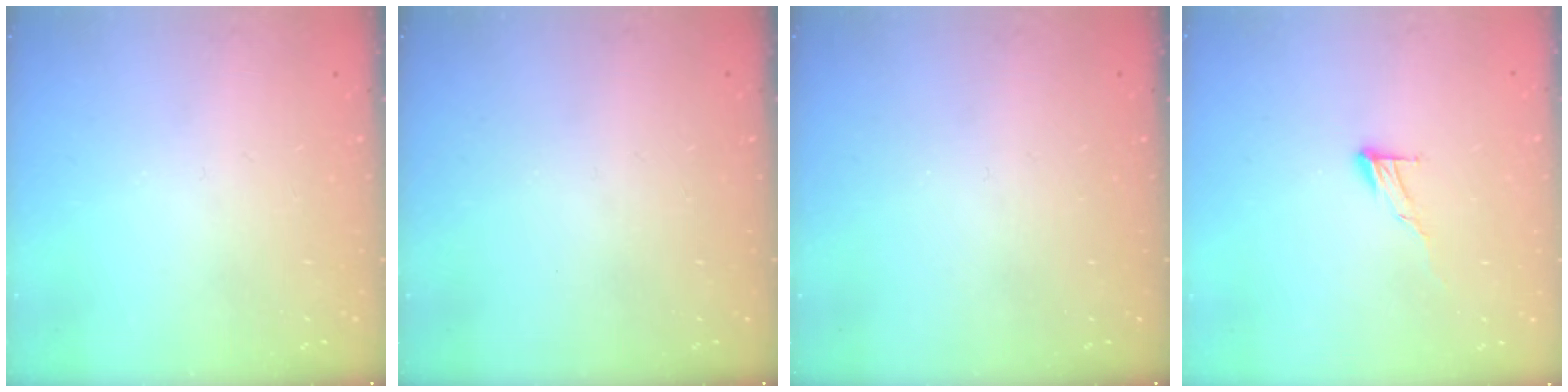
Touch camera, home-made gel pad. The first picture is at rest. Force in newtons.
{"total": 0.0}
{"total": 0.0}
{"total": 6.9, "press": 6.8, "slide": 0.4}